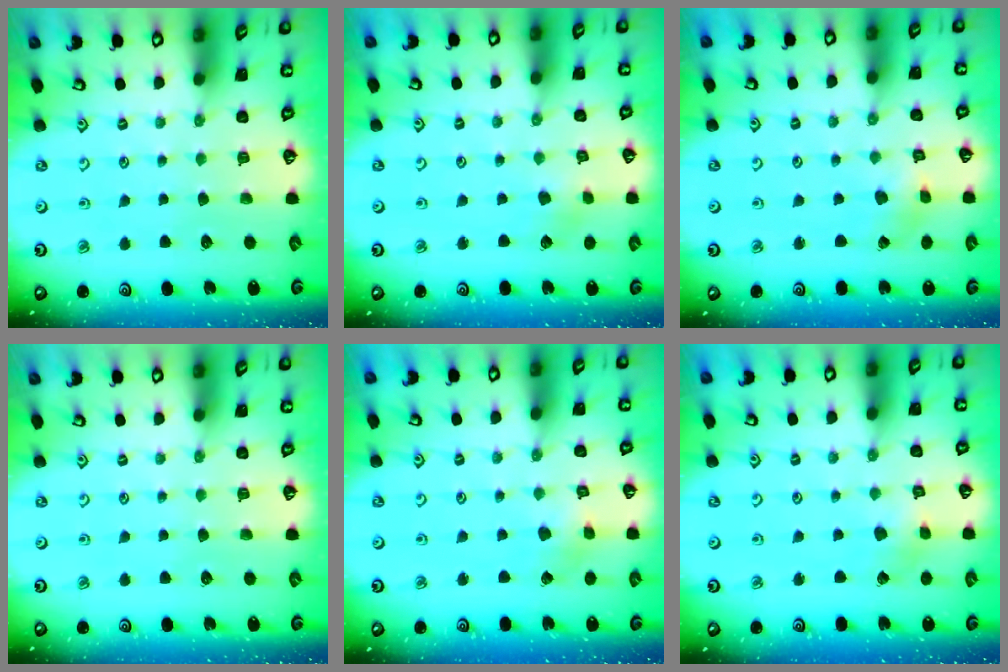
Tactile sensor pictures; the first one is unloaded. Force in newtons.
{"total": 2.7, "press": 2.6, "slide": 0.5}
{"total": 1.5, "press": 1.5, "slide": 0.3}
{"total": 0.0}
{"total": 3.0, "press": 3.0, "slide": 0.4}
{"total": 3.0, "press": 3.0, "slide": 0.4}